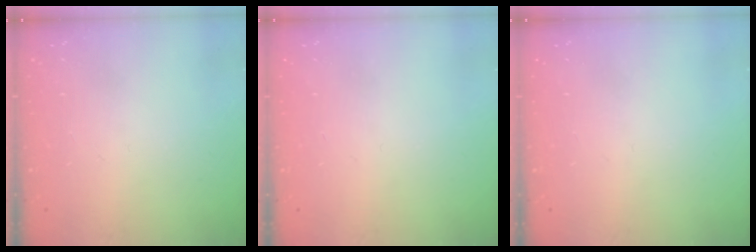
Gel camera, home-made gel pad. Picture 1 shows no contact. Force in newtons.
{"total": 0.0}
{"total": 0.0}